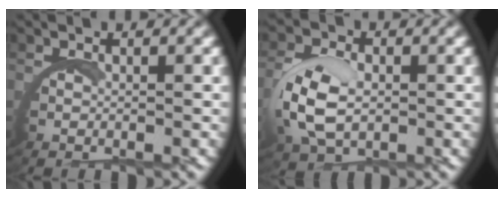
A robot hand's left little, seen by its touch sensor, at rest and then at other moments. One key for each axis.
{"total": 4.1, "fx": 0.6, "fy": 2.4, "fz": 3.3, "tx": -0.094, "ty": 0.001, "tz": 0.014}